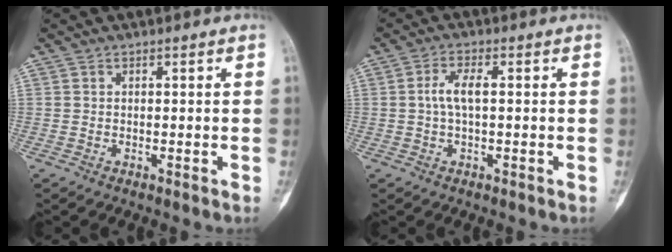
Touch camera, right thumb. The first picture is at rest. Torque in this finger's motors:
{"motor_torque": [0.59, 0.61, 0.22, -0.24, -0.01]}